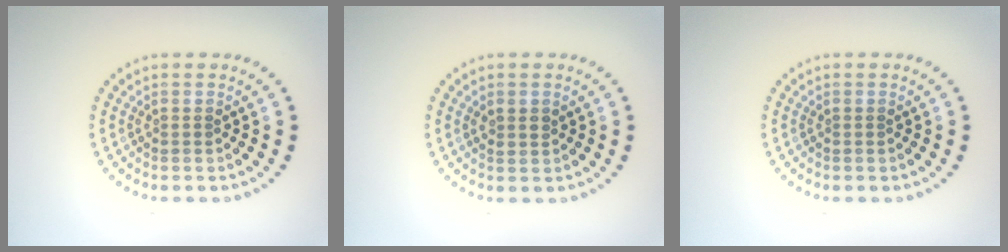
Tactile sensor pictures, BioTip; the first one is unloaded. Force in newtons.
{"total": 1.1, "press": 1.0, "slide": 0.5}
{"total": 0.0}